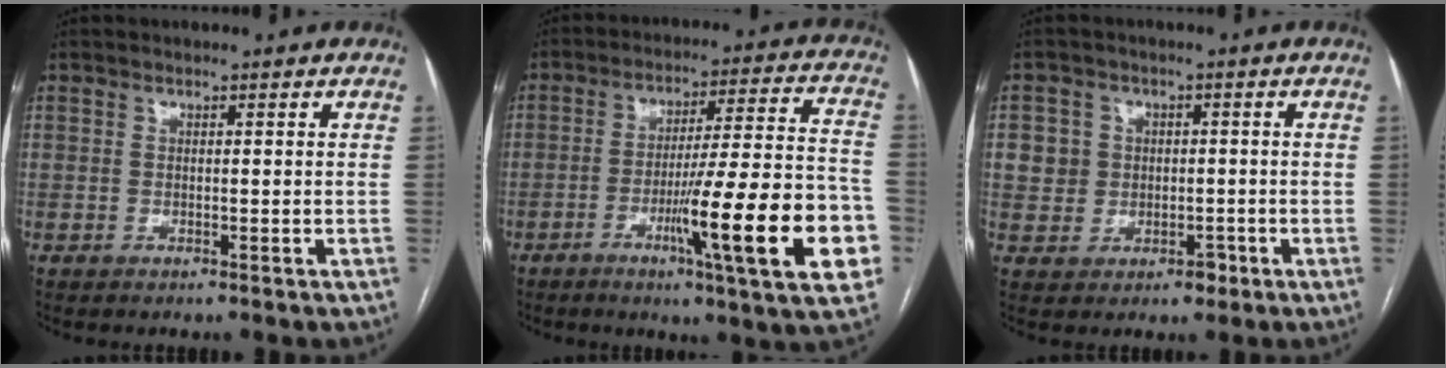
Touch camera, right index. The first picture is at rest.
{"total": 20.3, "force": [-6.9, 0.9, 19.1], "torque": [-0.234, -0.002, -0.098]}
{"total": 5.2, "force": [-0.5, 4.9, 1.5], "torque": [-0.010, 0.015, 0.003]}